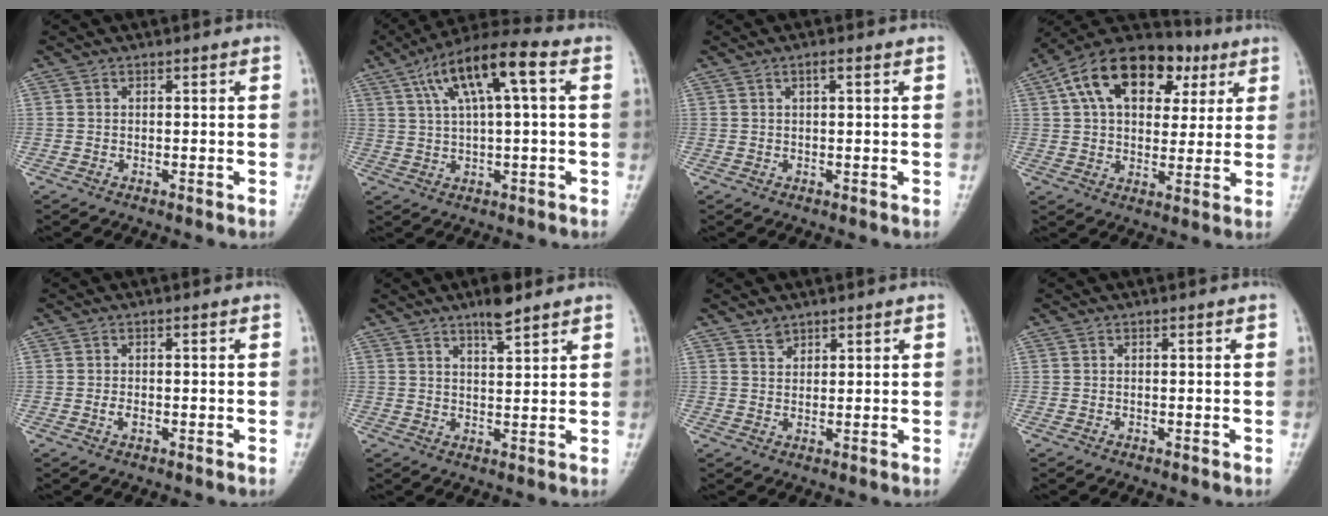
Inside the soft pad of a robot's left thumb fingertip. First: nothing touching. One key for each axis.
{"total": 12.7, "fx": 4.3, "fy": 3.4, "fz": 11.5, "tx": -0.210, "ty": 0.026, "tz": 0.069}
{"total": 1.5, "fx": 0.7, "fy": 0.3, "fz": 1.3, "tx": -0.024, "ty": 0.004, "tz": 0.010}
{"total": 20.0, "fx": 7.7, "fy": 12.5, "fz": 13.6, "tx": -0.198, "ty": 0.016, "tz": 0.116}
{"total": 1.2, "fx": -0.5, "fy": 0.6, "fz": 0.9, "tx": -0.016, "ty": 0.003, "tz": -0.009}
{"total": 4.8, "fx": 3.6, "fy": 1.1, "fz": 2.9, "tx": -0.039, "ty": -0.023, "tz": 0.057}
{"total": 2.6, "fx": 2.1, "fy": 1.4, "fz": 0.7, "tx": -0.001, "ty": -0.014, "tz": 0.038}
{"total": 0.0}